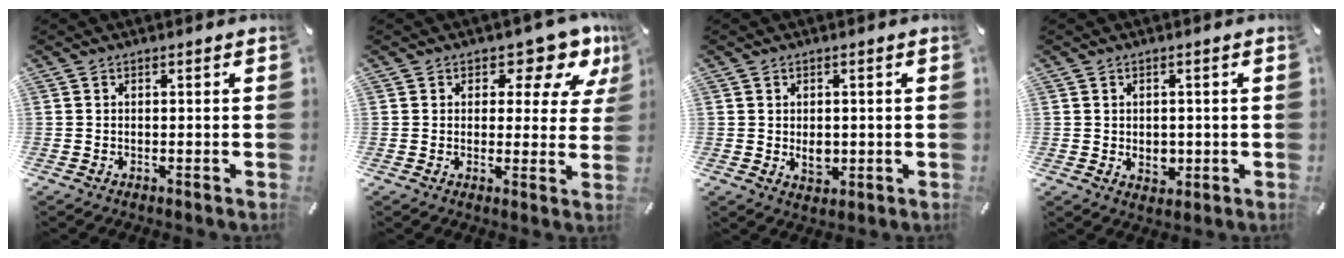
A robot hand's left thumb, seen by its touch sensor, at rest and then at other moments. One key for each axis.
{"total": 10.0, "fx": 6.0, "fy": 5.1, "fz": 6.1, "tx": -0.074, "ty": -0.041, "tz": 0.100}
{"total": 3.8, "fx": 0.0, "fy": 3.0, "fz": 2.4, "tx": -0.027, "ty": -0.003, "tz": 0.000}
{"total": 3.6, "fx": -0.2, "fy": 3.0, "fz": 1.9, "tx": -0.009, "ty": -0.006, "tz": -0.006}